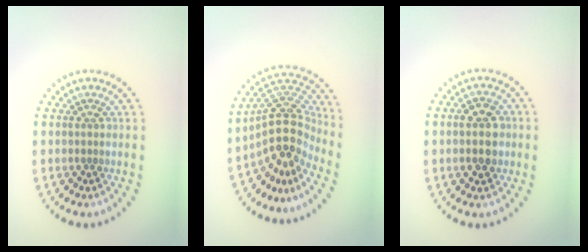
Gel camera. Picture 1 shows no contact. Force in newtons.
{"total": 5.1, "press": 4.1, "slide": 3.0}
{"total": 3.6, "press": 3.6, "slide": 0.2}